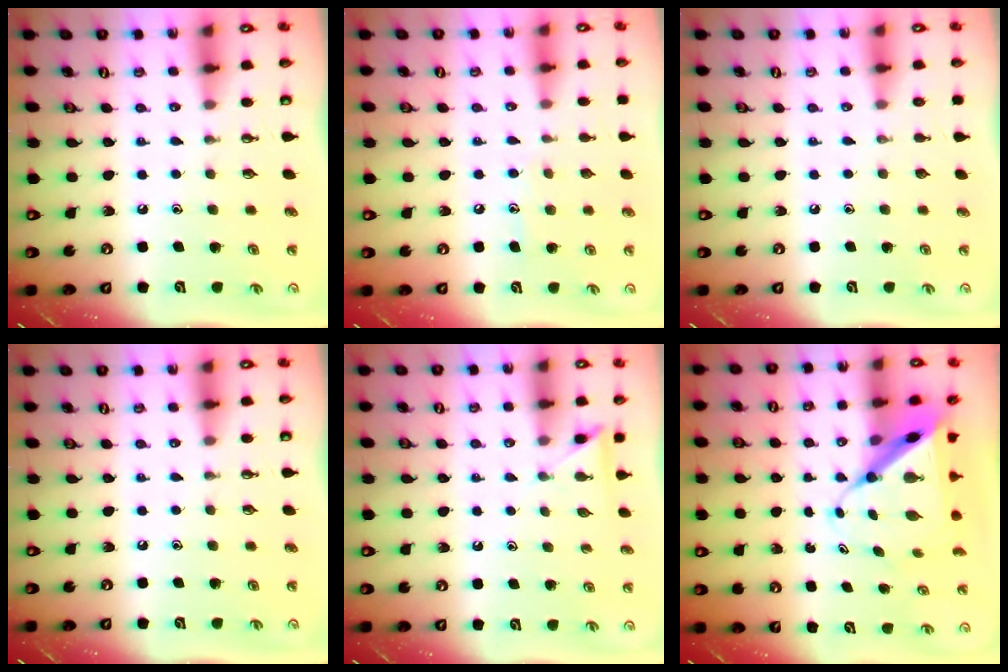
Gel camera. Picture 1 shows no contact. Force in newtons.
{"total": 6.1, "press": 6.1, "slide": 0.3}
{"total": 0.0}
{"total": 0.0}
{"total": 3.6, "press": 3.5, "slide": 0.4}
{"total": 10.1, "press": 10.1, "slide": 0.6}